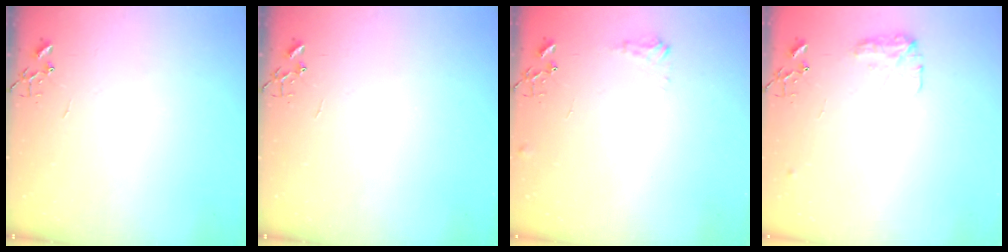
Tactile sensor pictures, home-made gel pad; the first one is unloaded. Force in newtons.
{"total": 0.0}
{"total": 6.7, "press": 6.7, "slide": 0.8}
{"total": 9.5, "press": 9.5, "slide": 0.4}